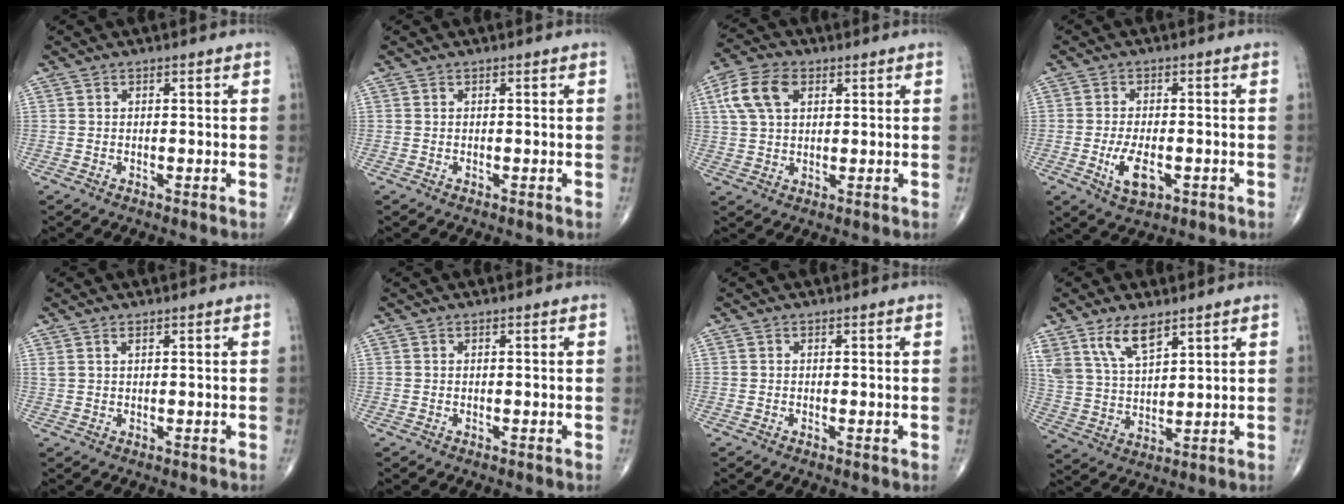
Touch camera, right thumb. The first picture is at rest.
{"total": 0.0}
{"total": 9.2, "force": [3.1, 5.8, 6.4], "torque": [-0.126, 0.010, 0.057]}
{"total": 6.3, "force": [-1.9, 3.1, 5.1], "torque": [-0.091, -0.002, -0.028]}
{"total": 1.2, "force": [0.8, 0.3, 0.8], "torque": [-0.020, 0.005, 0.020]}
{"total": 0.0}
{"total": 1.2, "force": [-0.3, 0.5, 1.0], "torque": [-0.020, -0.004, -0.008]}
{"total": 9.1, "force": [5.9, 3.7, 5.7], "torque": [-0.105, -0.025, 0.124]}